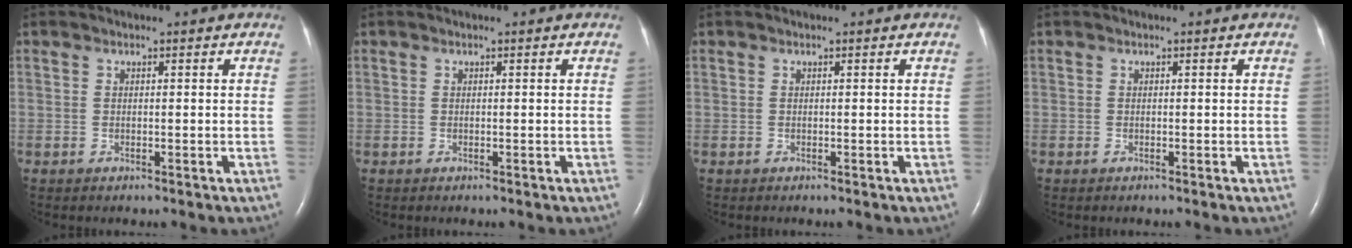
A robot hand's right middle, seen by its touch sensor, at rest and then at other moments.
{"total": 0.0}
{"total": 0.0}
{"total": 0.0}